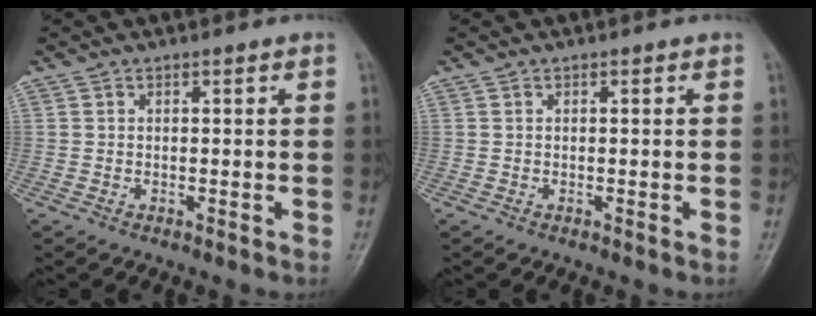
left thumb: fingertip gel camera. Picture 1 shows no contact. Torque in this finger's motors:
{"motor_torque": [0.00, 0.00, 0.04, -0.04, 0.00]}